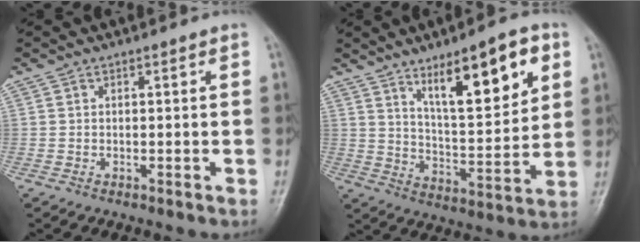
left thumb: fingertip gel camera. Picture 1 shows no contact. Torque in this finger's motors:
{"motor_torque": [0.56, 0.46, 1.15, -1.08, 0.25]}